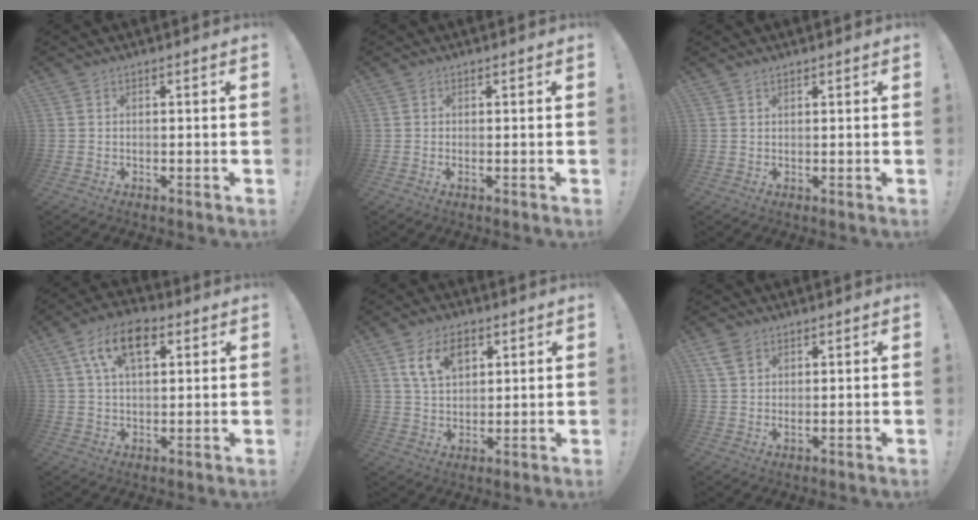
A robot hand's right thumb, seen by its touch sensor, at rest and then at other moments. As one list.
[{"total": 0.6, "force": [0.2, 0.0, 0.5], "torque": [-0.007, -0.001, 0.003]}, {"total": 0.5, "force": [0.5, -0.1, 0.0], "torque": [0.001, 0.000, 0.010]}, {"total": 11.8, "force": [4.6, 6.6, 8.7], "torque": [-0.138, 0.005, 0.085]}, {"total": 10.2, "force": [5.2, 6.4, 6.1], "torque": [-0.094, -0.010, 0.097]}, {"total": 4.3, "force": [2.6, 2.4, 2.4], "torque": [-0.047, -0.003, 0.052]}]